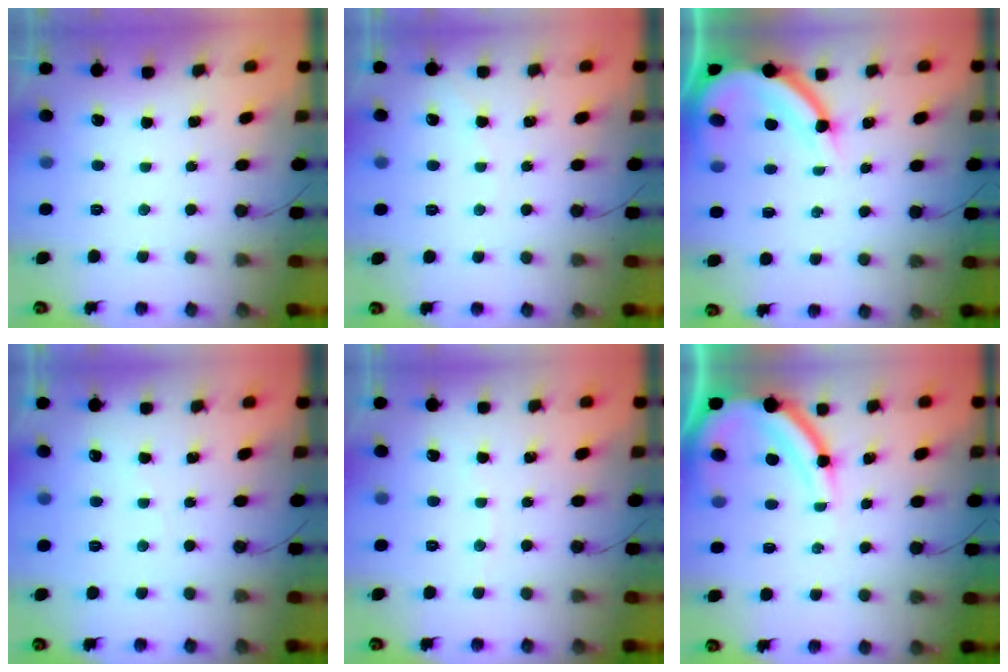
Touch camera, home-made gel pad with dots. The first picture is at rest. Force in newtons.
{"total": 2.3, "press": 2.3, "slide": 0.3}
{"total": 11.4, "press": 11.3, "slide": 1.2}
{"total": 1.8, "press": 1.7, "slide": 0.4}
{"total": 2.6, "press": 2.6, "slide": 0.3}
{"total": 12.5, "press": 12.4, "slide": 1.4}